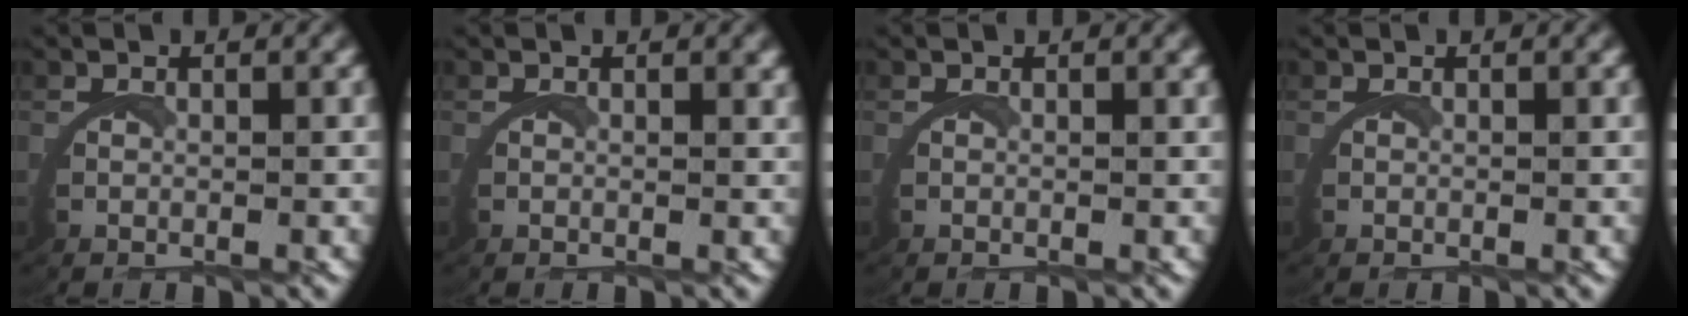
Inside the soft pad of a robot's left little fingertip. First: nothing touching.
{"total": 0.6, "force": [0.5, 0.0, 0.3], "torque": [-0.007, -0.002, 0.008]}
{"total": 0.0}
{"total": 0.0}